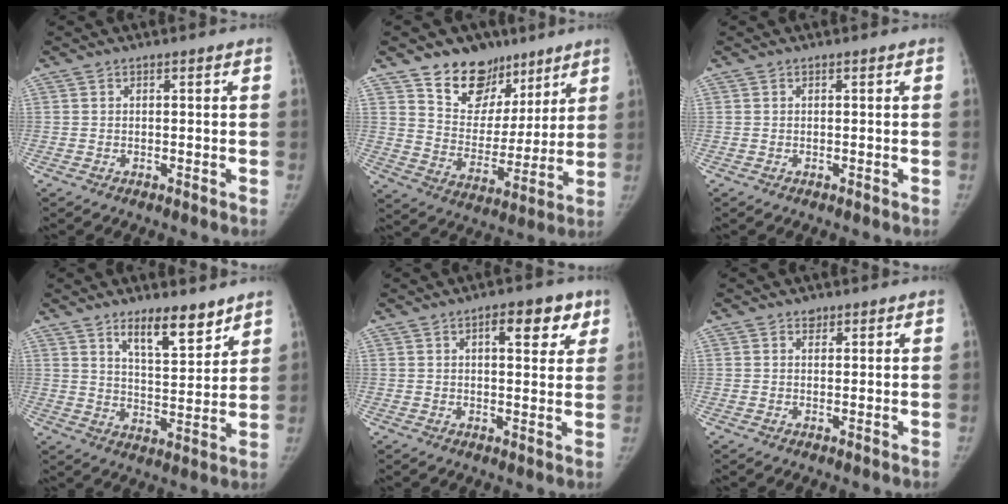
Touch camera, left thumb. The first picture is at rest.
{"total": 14.9, "force": [10.2, 10.0, 4.4], "torque": [-0.012, -0.059, 0.180]}
{"total": 0.0}
{"total": 10.1, "force": [7.2, 3.4, 6.3], "torque": [-0.078, -0.057, 0.122]}
{"total": 7.7, "force": [3.8, 3.4, 5.8], "torque": [-0.048, -0.011, 0.046]}
{"total": 1.3, "force": [0.9, 1.0, 0.2], "torque": [0.011, -0.005, 0.011]}